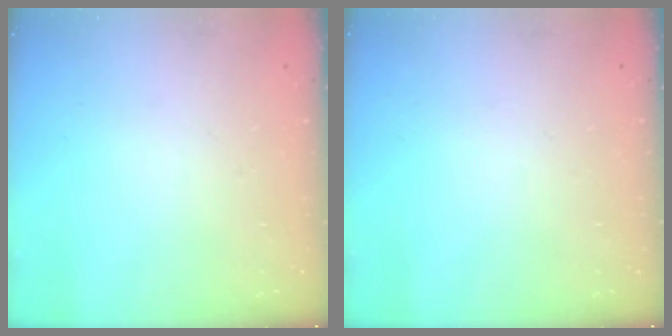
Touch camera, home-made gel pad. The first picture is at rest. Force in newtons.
{"total": 0.0}